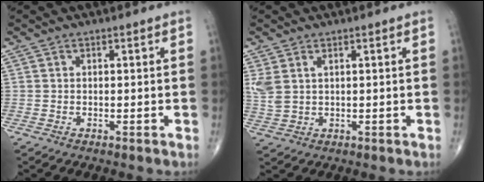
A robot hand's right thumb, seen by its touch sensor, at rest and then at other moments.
{"total": 4.2, "force": [1.5, 2.4, 3.1], "torque": [-0.084, 0.004, 0.040]}